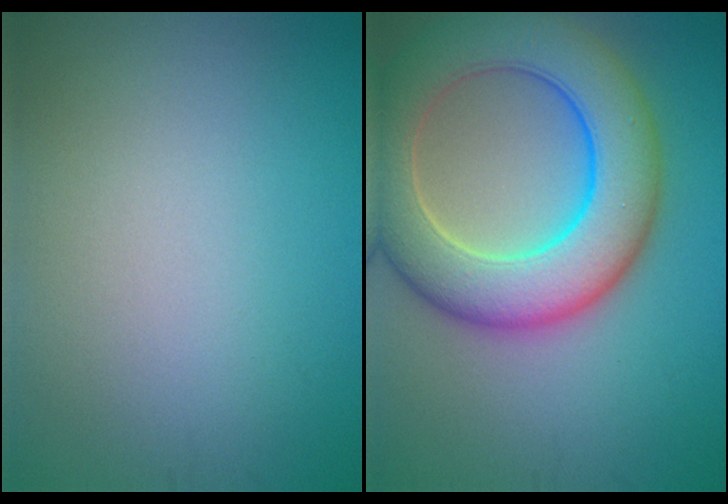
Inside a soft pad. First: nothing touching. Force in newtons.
{"total": 10.3, "press": 10.3, "slide": 0.6}